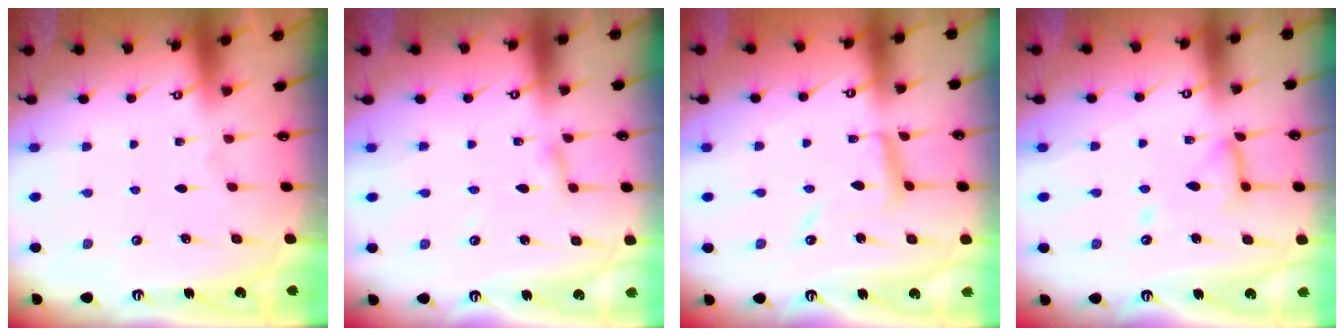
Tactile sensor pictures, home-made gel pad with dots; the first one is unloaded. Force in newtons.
{"total": 2.4, "press": 2.4, "slide": 0.2}
{"total": 9.6, "press": 9.5, "slide": 0.8}
{"total": 11.2, "press": 11.2, "slide": 1.1}